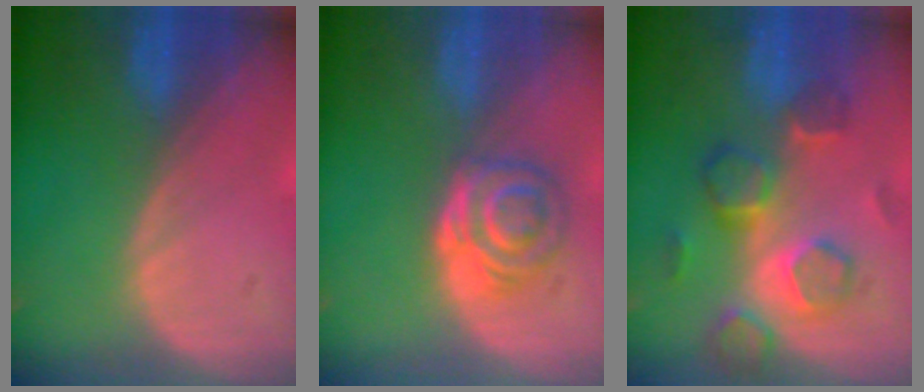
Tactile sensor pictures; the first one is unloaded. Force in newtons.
{"total": 6.2, "press": 5.2, "slide": 3.3}
{"total": 9.0, "press": 7.8, "slide": 4.4}